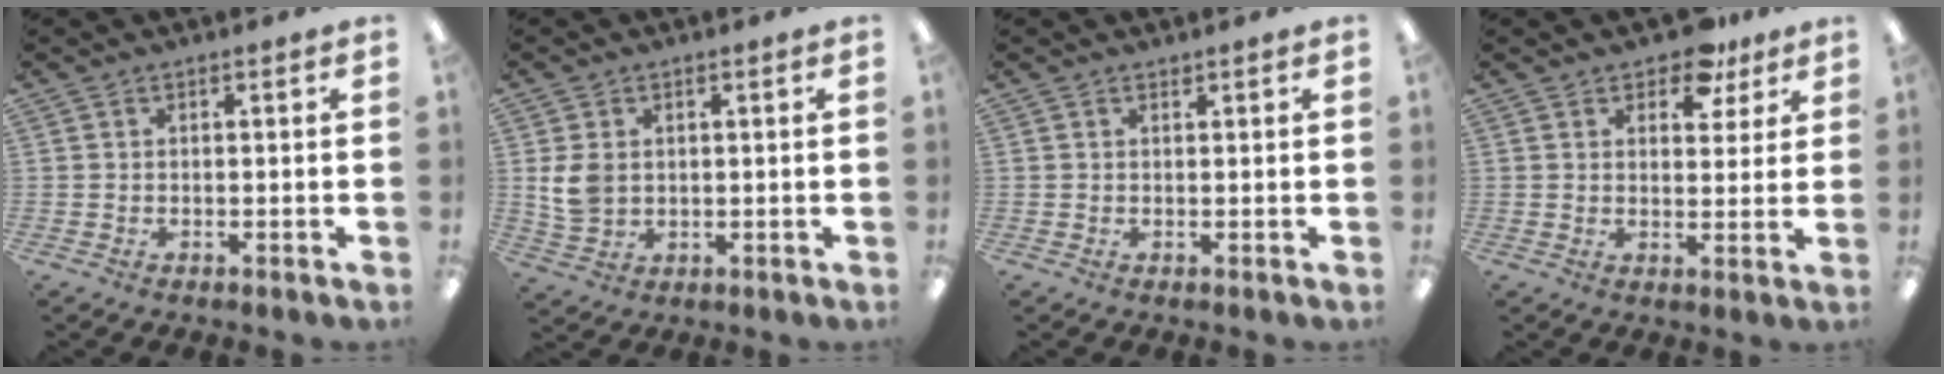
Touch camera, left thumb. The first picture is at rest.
{"total": 6.1, "force": [0.9, 4.7, 3.8], "torque": [-0.079, 0.003, 0.018]}
{"total": 0.6, "force": [0.6, 0.1, 0.1], "torque": [-0.003, 0.001, 0.011]}
{"total": 8.1, "force": [6.0, 4.0, 3.7], "torque": [-0.039, -0.030, 0.104]}